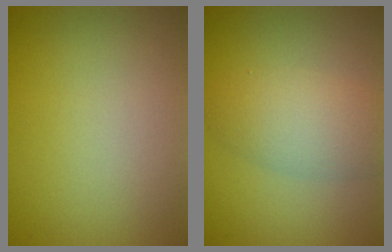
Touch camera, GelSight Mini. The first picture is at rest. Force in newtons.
{"total": 4.2, "press": 4.2, "slide": 0.2}